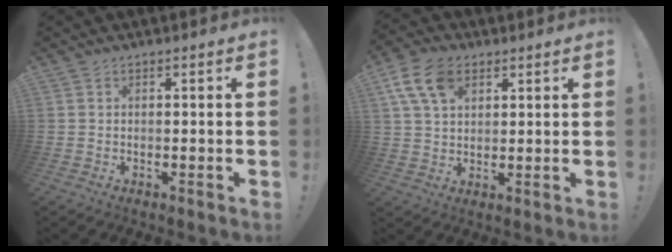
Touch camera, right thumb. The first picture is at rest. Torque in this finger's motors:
{"motor_torque": [1.05, 1.05, 0.30, -0.01, 0.01]}